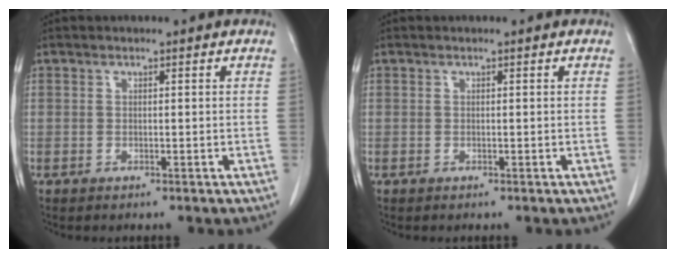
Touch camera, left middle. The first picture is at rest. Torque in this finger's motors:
{"motor_torque": [0.00, 0.00, -0.01, 0.00]}